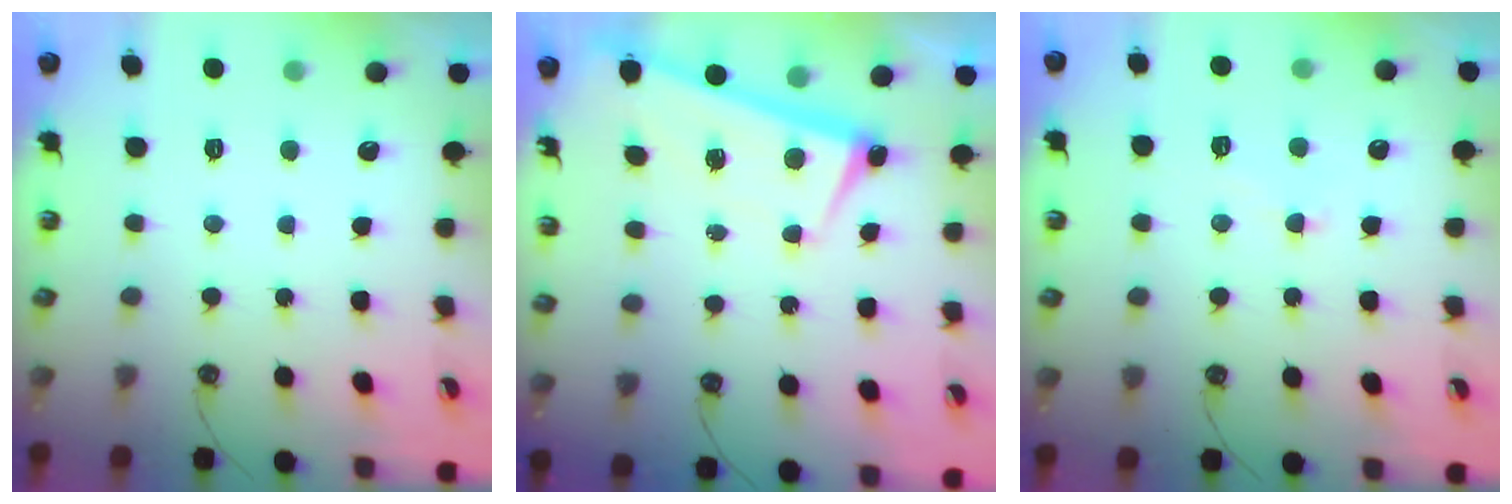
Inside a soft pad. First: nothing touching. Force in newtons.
{"total": 1.3, "press": 1.0, "slide": 0.8}
{"total": 2.8, "press": 2.6, "slide": 1.2}